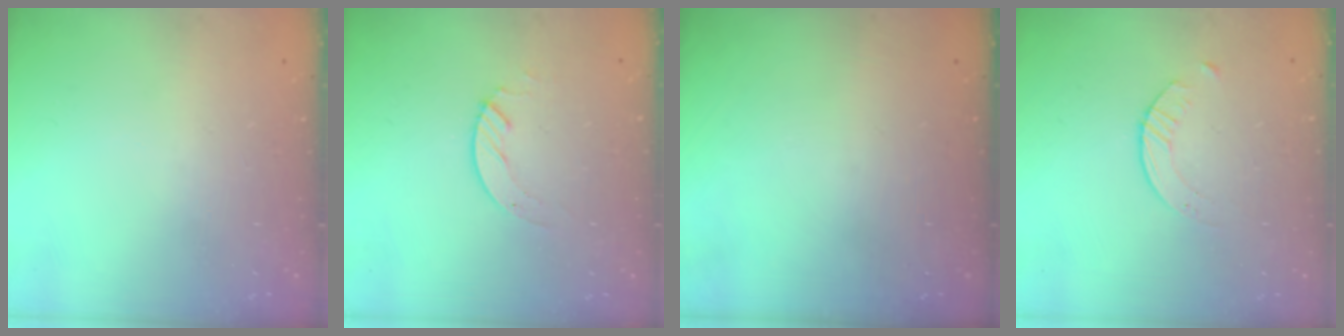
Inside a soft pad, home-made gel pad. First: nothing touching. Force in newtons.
{"total": 3.1, "press": 3.1, "slide": 0.3}
{"total": 0.0}
{"total": 1.6, "press": 1.6, "slide": 0.3}